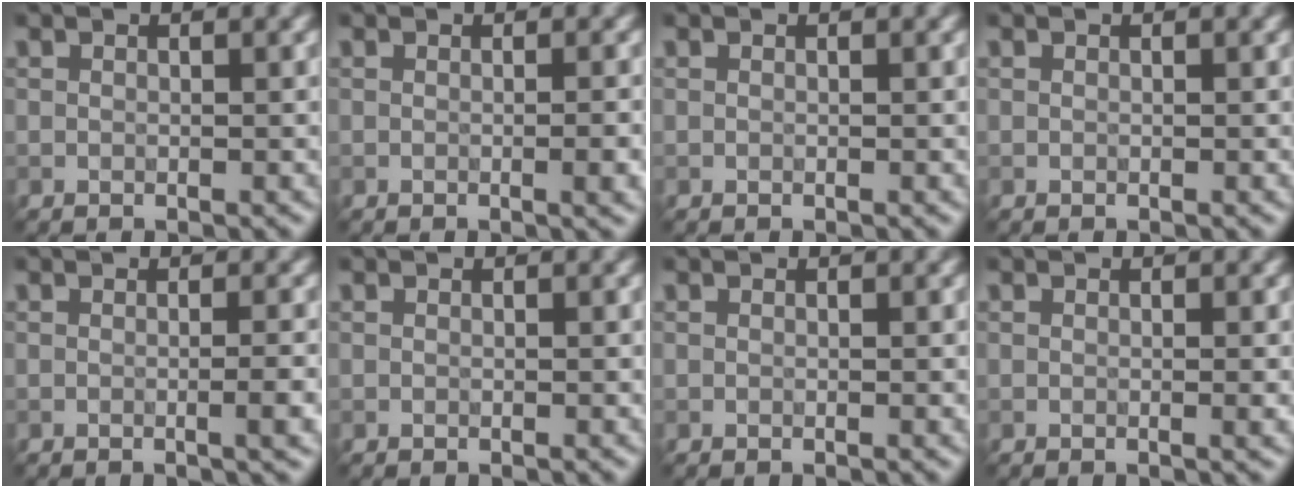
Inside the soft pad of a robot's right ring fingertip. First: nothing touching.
{"total": 2.1, "force": [-0.3, 0.5, 2.0], "torque": [-0.022, 0.001, -0.006]}
{"total": 0.0}
{"total": 0.0}
{"total": 2.5, "force": [-0.3, 0.6, 2.4], "torque": [-0.026, 0.000, -0.008]}
{"total": 0.0}
{"total": 0.0}
{"total": 0.8, "force": [0.0, 0.1, 0.8], "torque": [-0.009, 0.001, -0.002]}